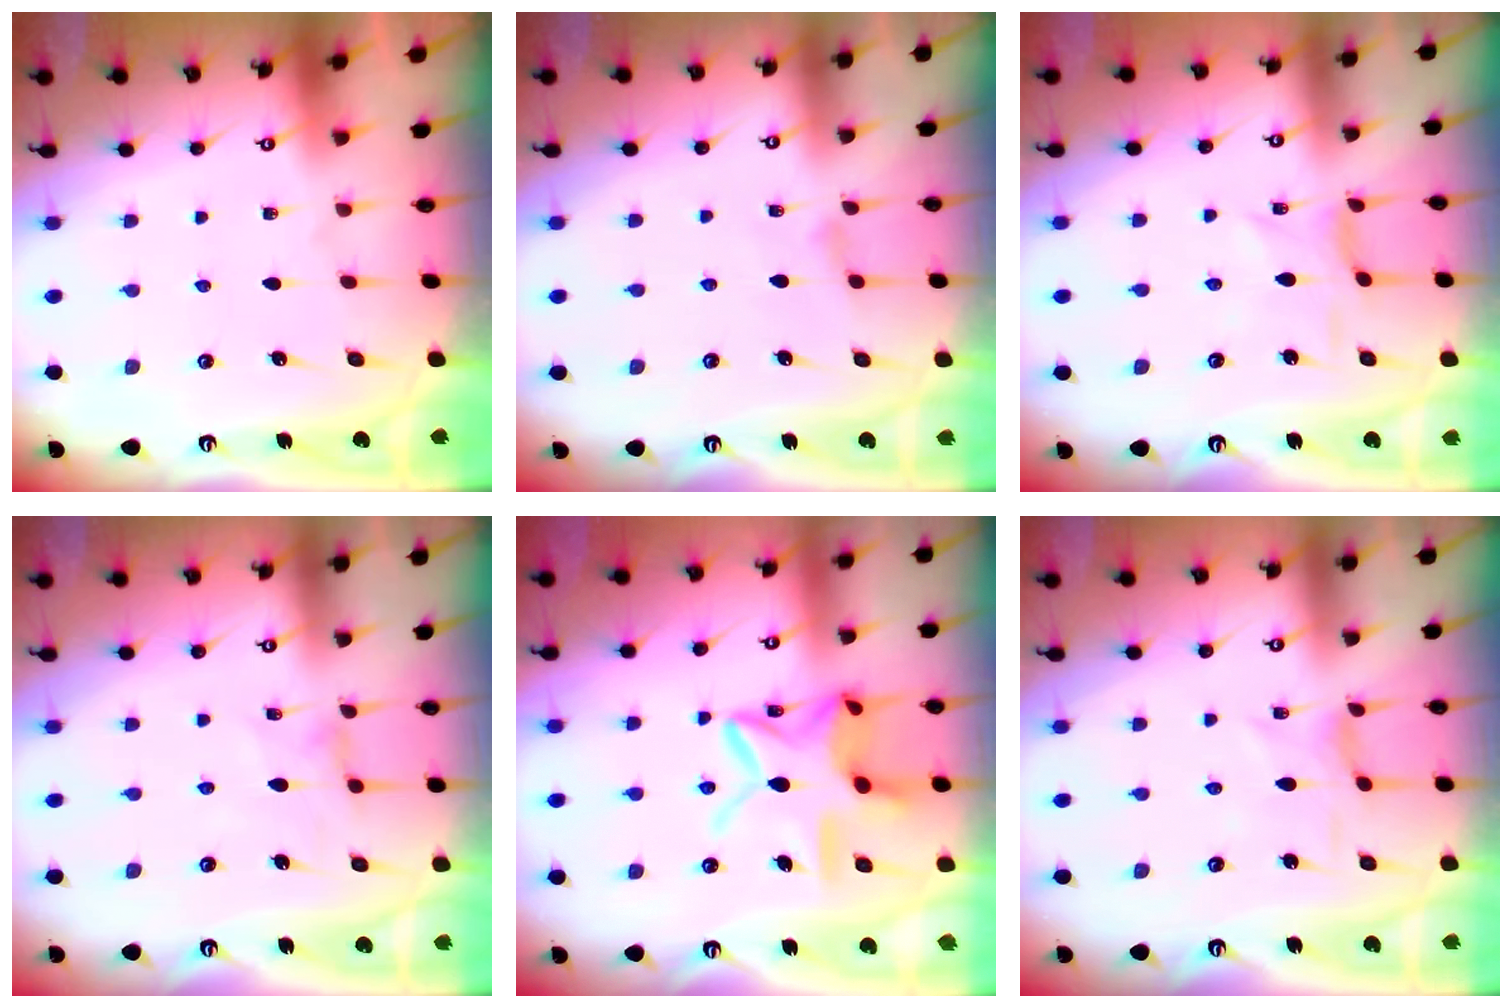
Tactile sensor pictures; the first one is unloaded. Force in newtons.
{"total": 1.4, "press": 1.4, "slide": 0.4}
{"total": 1.2, "press": 1.2, "slide": 0.2}
{"total": 1.5, "press": 1.4, "slide": 0.4}
{"total": 16.0, "press": 15.9, "slide": 1.3}
{"total": 2.4, "press": 2.4, "slide": 0.3}